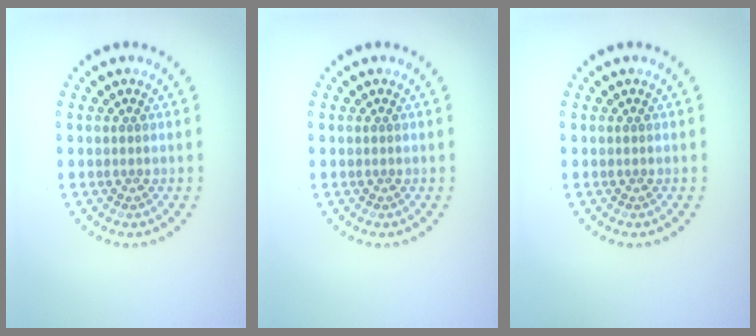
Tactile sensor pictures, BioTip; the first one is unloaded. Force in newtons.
{"total": 0.0}
{"total": 0.0}